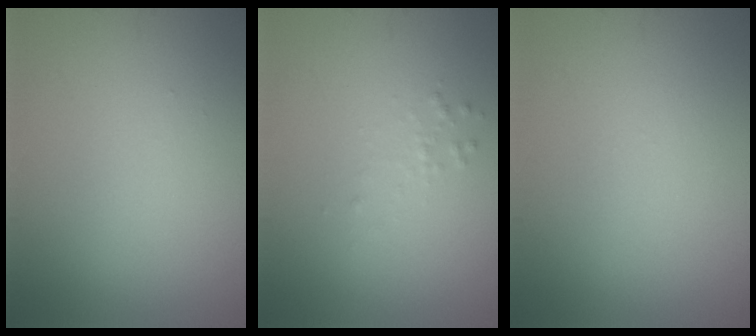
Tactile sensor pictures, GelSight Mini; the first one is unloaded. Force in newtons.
{"total": 0.7, "press": 0.7, "slide": 0.1}
{"total": 0.0}